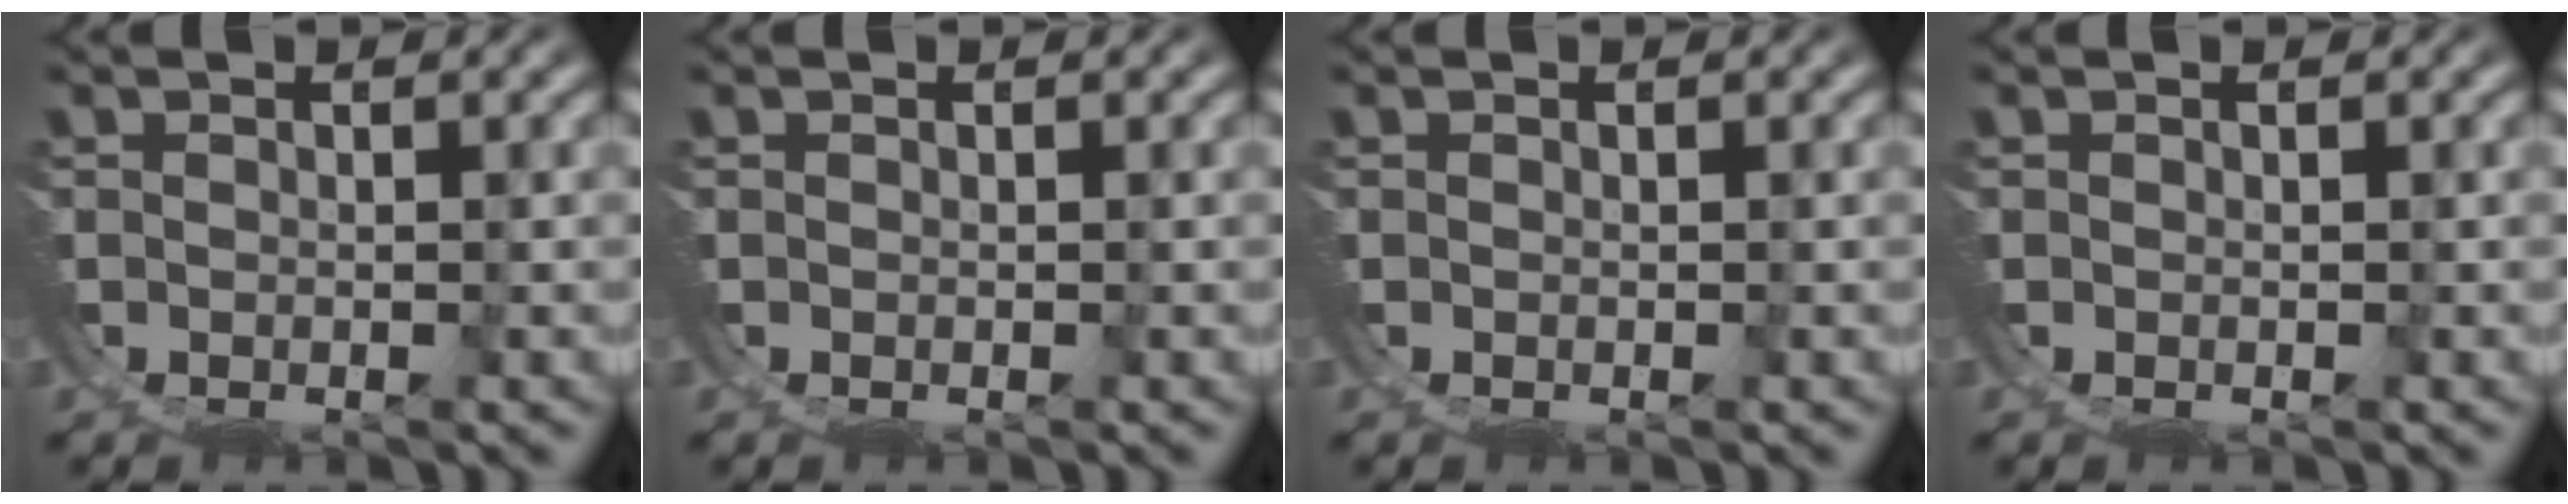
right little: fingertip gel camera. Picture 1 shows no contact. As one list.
[{"total": 0.0}, {"total": 0.0}, {"total": 0.0}]